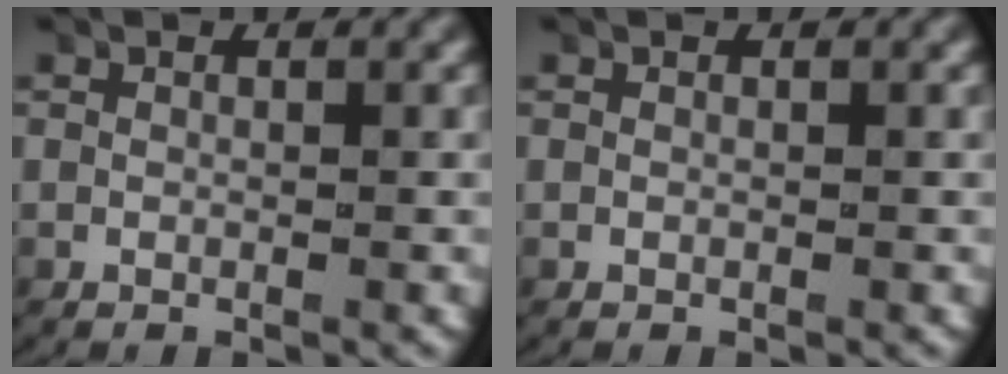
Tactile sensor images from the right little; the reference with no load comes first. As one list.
[{"total": 0.0}]